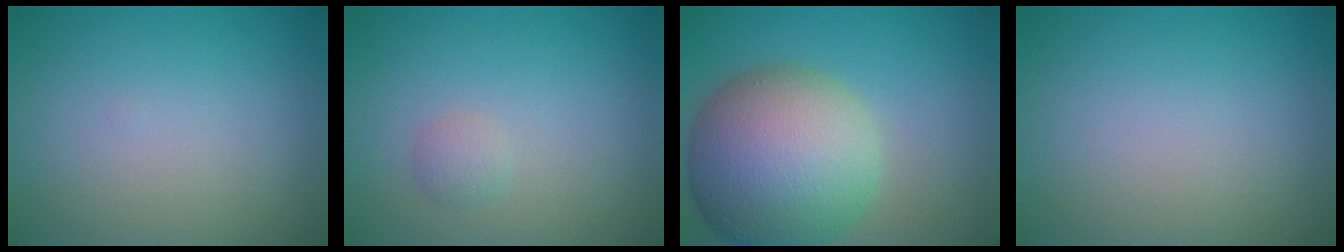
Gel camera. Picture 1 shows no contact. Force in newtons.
{"total": 1.1, "press": 1.1, "slide": 0.0}
{"total": 13.5, "press": 13.4, "slide": 0.6}
{"total": 0.0}